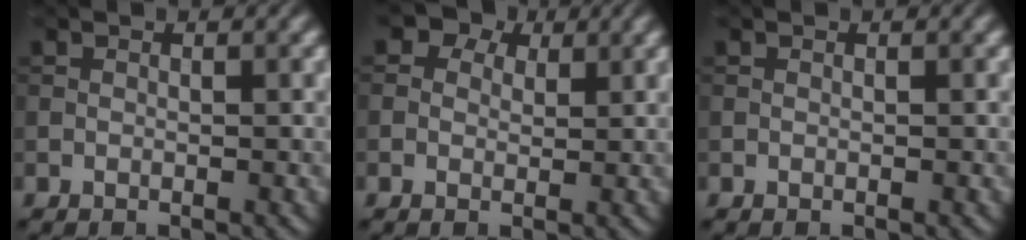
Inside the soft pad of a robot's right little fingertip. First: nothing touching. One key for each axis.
{"total": 3.8, "fx": 2.1, "fy": 2.7, "fz": 1.6, "tx": -0.025, "ty": -0.001, "tz": 0.012}
{"total": 0.0}